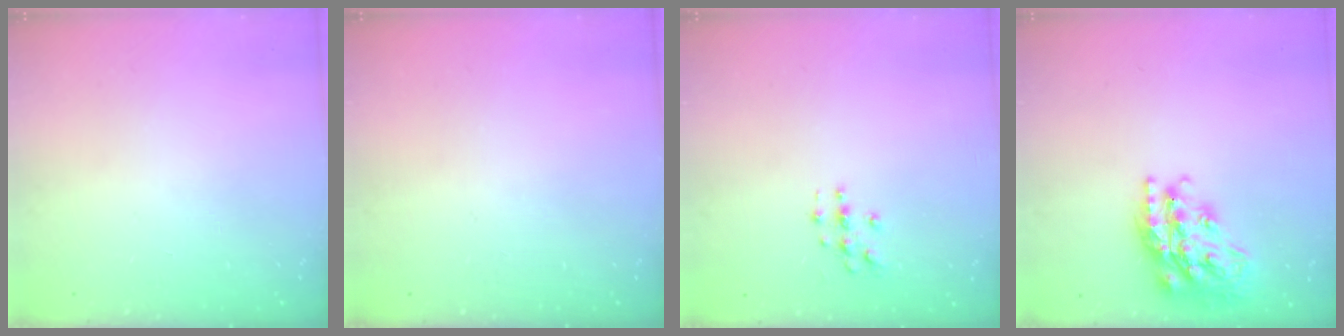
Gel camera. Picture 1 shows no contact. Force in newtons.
{"total": 0.0}
{"total": 2.8, "press": 2.8, "slide": 0.3}
{"total": 22.6, "press": 22.5, "slide": 1.7}